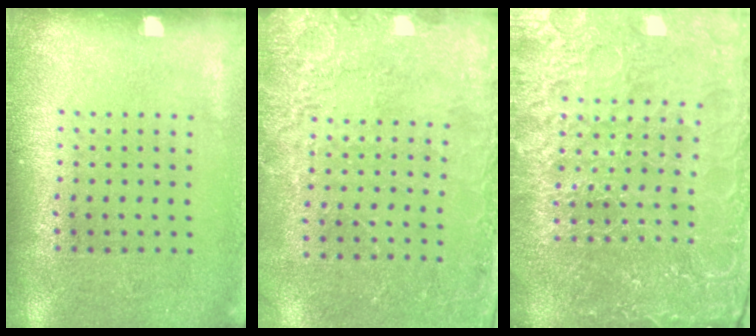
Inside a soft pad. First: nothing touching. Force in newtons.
{"total": 2.4, "press": 2.4, "slide": 0.6}
{"total": 5.4, "press": 4.9, "slide": 2.1}